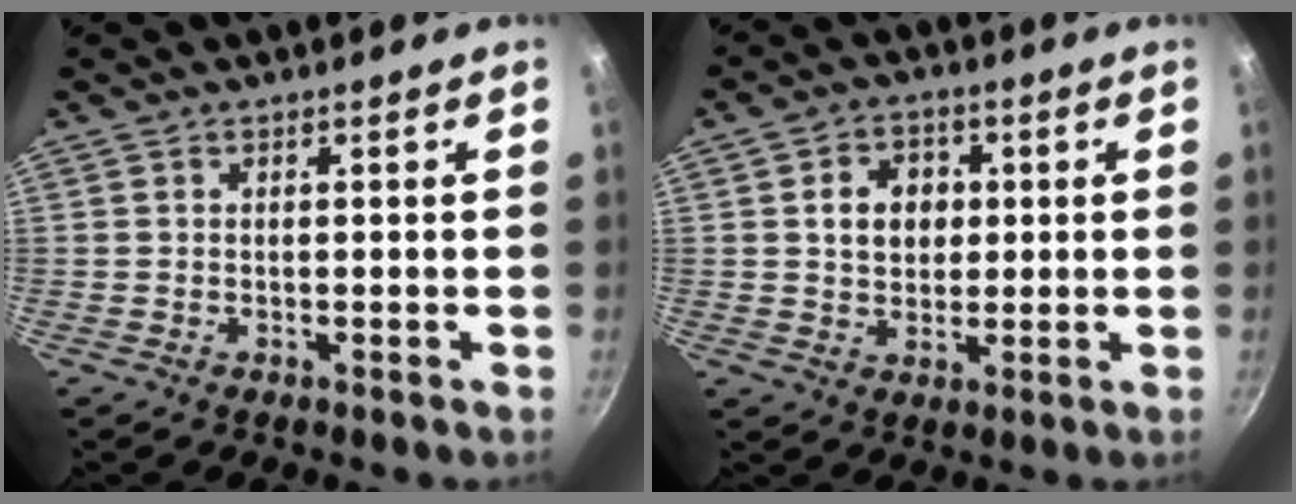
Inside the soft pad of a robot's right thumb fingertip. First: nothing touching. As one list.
[{"total": 7.5, "force": [1.3, 6.1, 4.1], "torque": [-0.039, 0.006, 0.017]}]